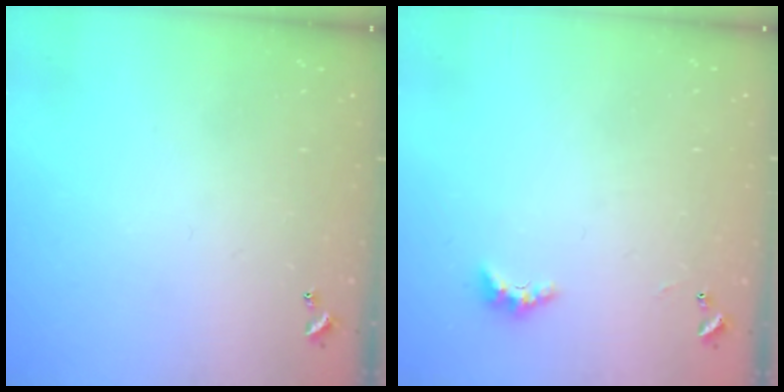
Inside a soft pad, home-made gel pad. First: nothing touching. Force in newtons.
{"total": 3.9, "press": 3.8, "slide": 0.7}